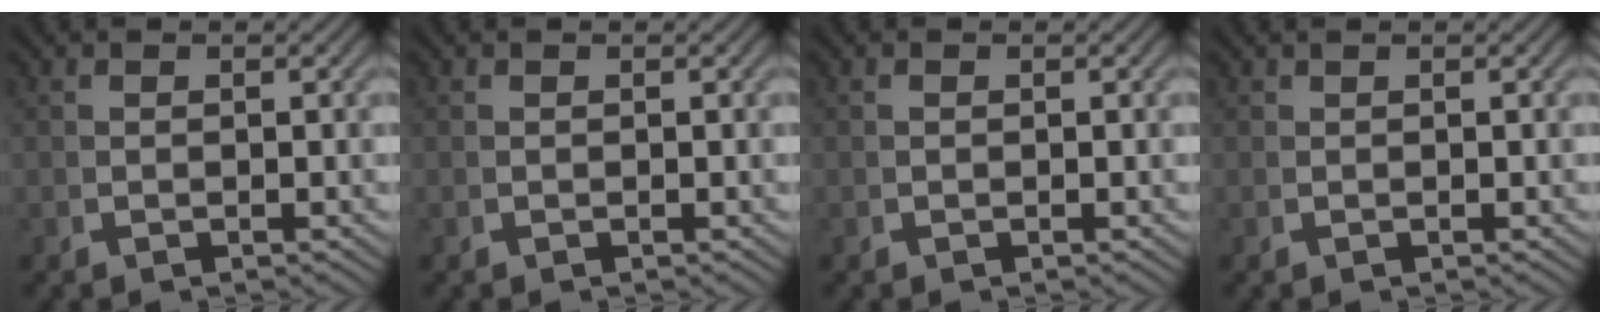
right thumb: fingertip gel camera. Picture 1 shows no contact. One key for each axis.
{"total": 0.0}
{"total": 0.0}
{"total": 0.0}